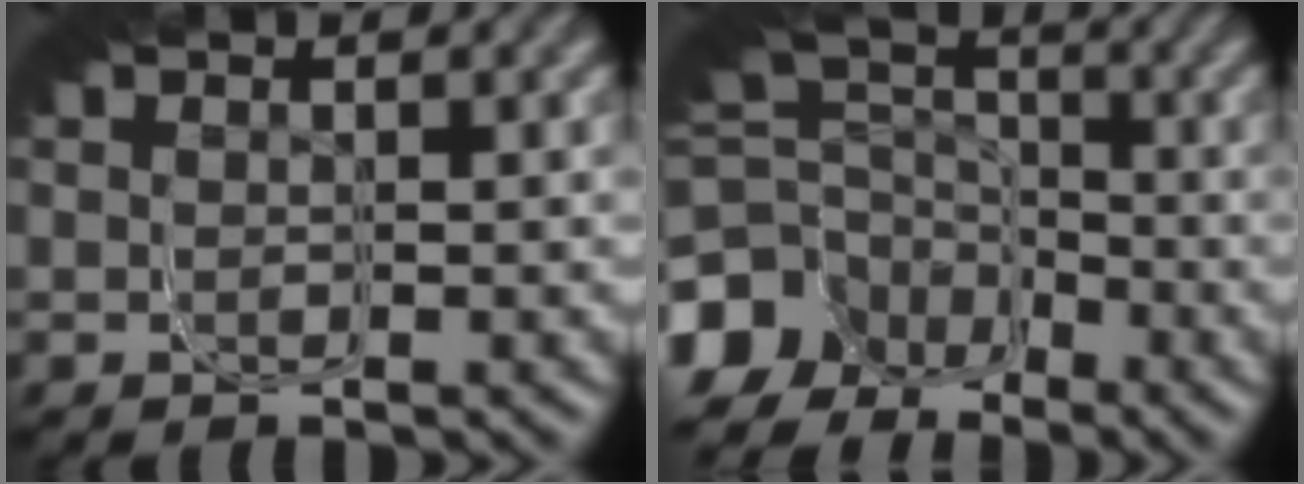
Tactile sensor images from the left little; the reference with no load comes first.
{"total": 10.4, "force": [-4.4, 7.6, 5.6], "torque": [-0.051, -0.012, -0.085]}